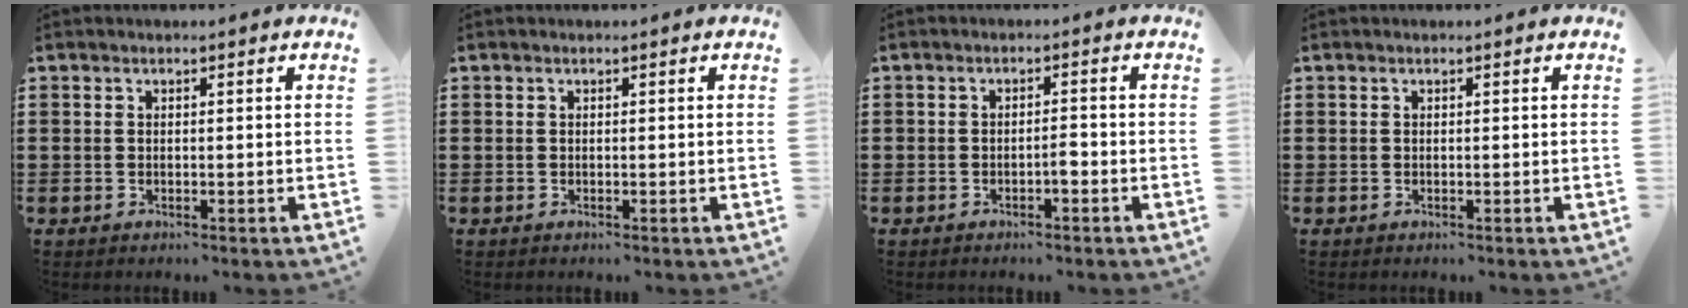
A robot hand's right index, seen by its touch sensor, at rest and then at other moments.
{"total": 0.0}
{"total": 1.7, "force": [-1.0, 0.4, 1.4], "torque": [-0.027, -0.001, -0.018]}
{"total": 0.0}